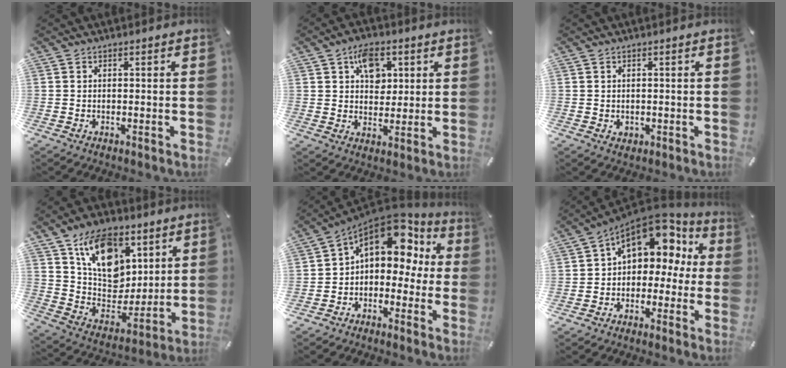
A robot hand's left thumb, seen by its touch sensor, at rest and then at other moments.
{"total": 7.9, "force": [3.3, 5.8, 4.3], "torque": [-0.050, -0.002, 0.054]}
{"total": 1.0, "force": [0.1, 0.9, 0.1], "torque": [-0.004, 0.006, 0.001]}
{"total": 16.3, "force": [8.3, 11.7, 7.7], "torque": [-0.122, -0.039, 0.159]}
{"total": 12.8, "force": [4.6, 8.6, 8.3], "torque": [-0.130, -0.028, 0.075]}
{"total": 13.4, "force": [5.9, 8.8, 8.3], "torque": [-0.122, -0.036, 0.100]}